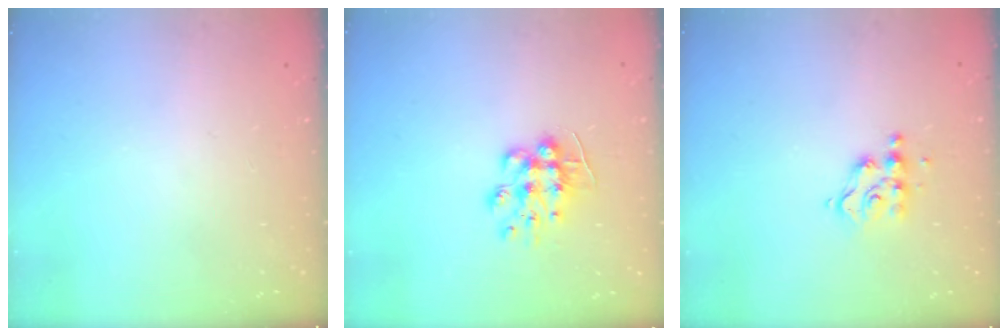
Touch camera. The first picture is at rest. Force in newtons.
{"total": 9.4, "press": 9.4, "slide": 0.6}
{"total": 6.8, "press": 6.7, "slide": 0.6}